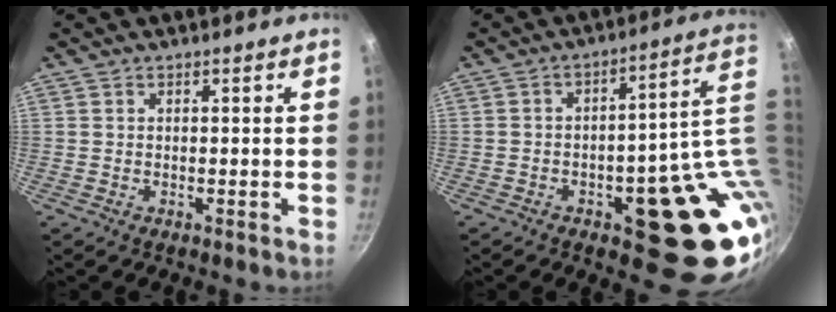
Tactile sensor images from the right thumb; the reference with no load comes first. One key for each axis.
{"total": 20.6, "fx": -0.5, "fy": 9.5, "fz": 18.3, "tx": -0.159, "ty": 0.007, "tz": 0.013}